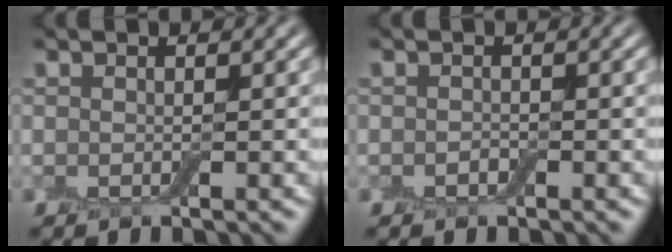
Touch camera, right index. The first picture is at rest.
{"total": 0.6, "force": [-0.3, 0.4, 0.3], "torque": [-0.007, 0.000, -0.005]}